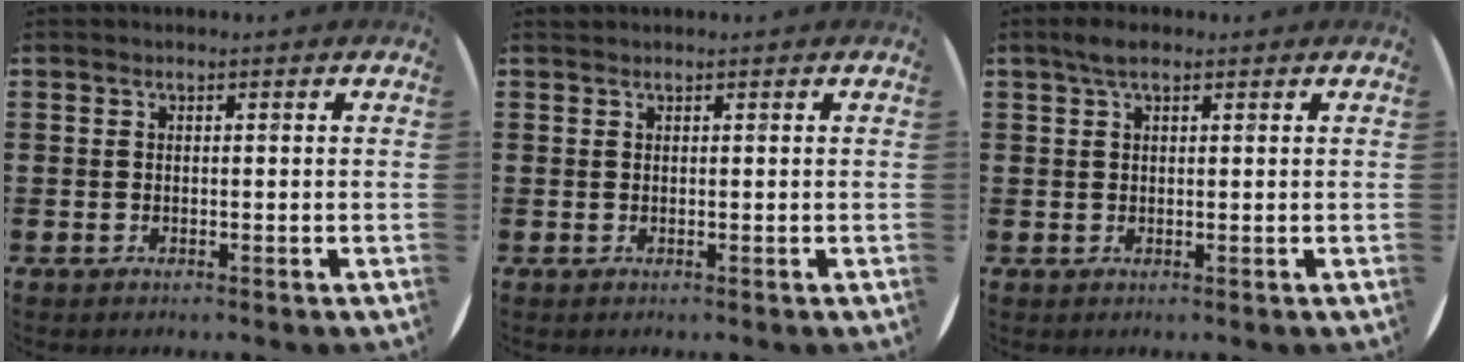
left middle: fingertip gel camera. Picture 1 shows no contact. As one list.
[{"total": 0.0}, {"total": 2.3, "force": [1.4, 0.8, 1.6], "torque": [-0.025, 0.003, 0.022]}]